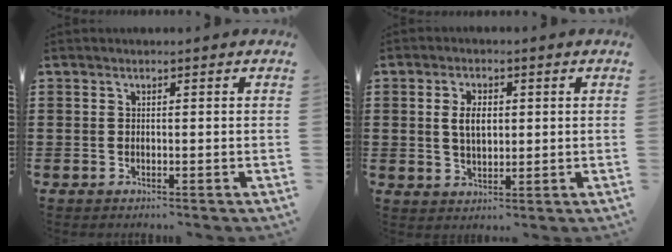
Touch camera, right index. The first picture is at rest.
{"total": 4.2, "force": [0.5, 2.3, 3.5], "torque": [-0.063, 0.006, 0.006]}